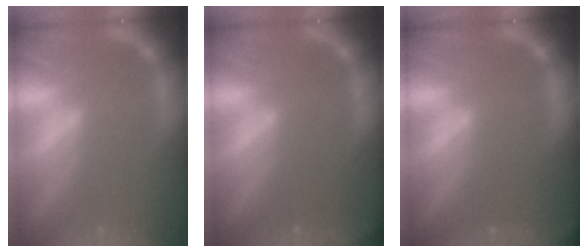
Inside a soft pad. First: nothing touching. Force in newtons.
{"total": 2.4}
{"total": 6.4}